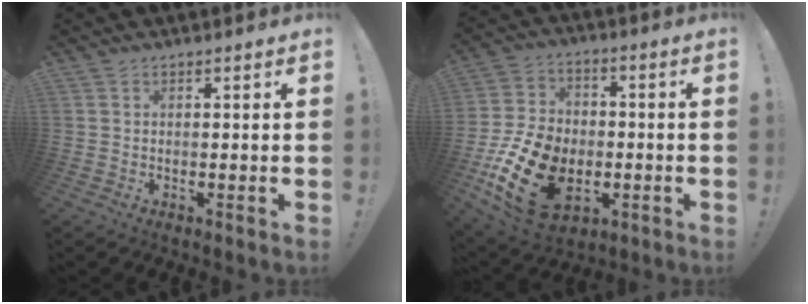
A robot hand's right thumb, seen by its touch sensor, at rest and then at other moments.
{"total": 20.0, "force": [-6.4, 13.9, 12.9], "torque": [-0.233, 0.043, -0.098]}